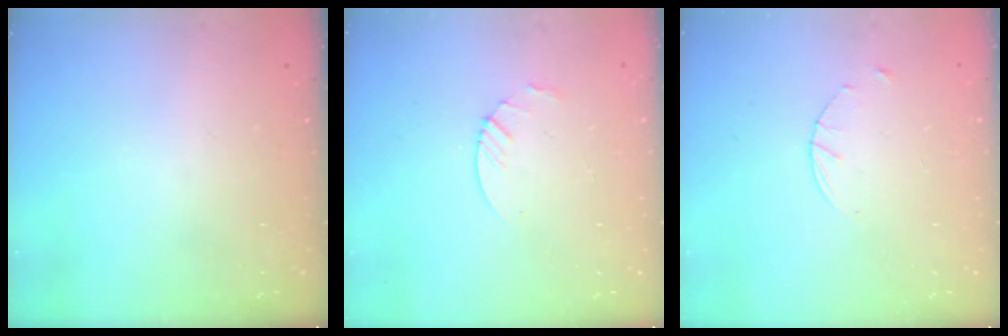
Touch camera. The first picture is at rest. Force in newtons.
{"total": 3.0, "press": 2.9, "slide": 0.3}
{"total": 1.6, "press": 1.6, "slide": 0.2}